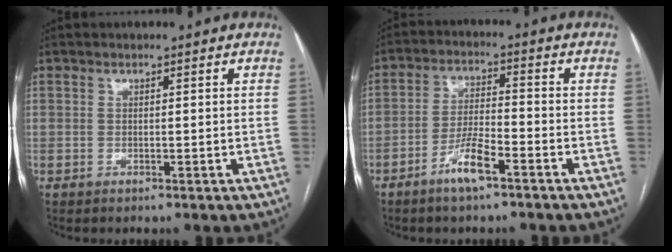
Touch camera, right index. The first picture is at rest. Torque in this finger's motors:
{"motor_torque": [0.64, -0.18, 0.29, 0.08]}